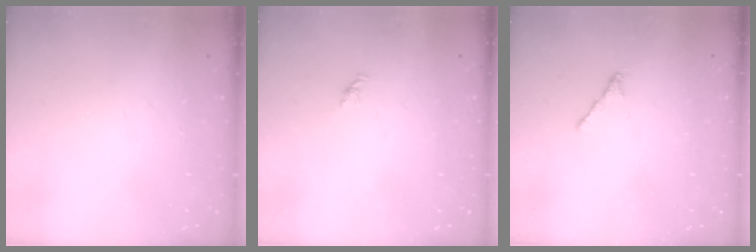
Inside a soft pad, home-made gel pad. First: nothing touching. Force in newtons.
{"total": 0.5, "press": 0.3, "slide": 0.4}
{"total": 1.7, "press": 1.6, "slide": 0.5}